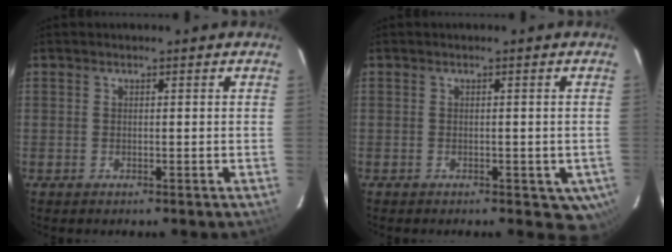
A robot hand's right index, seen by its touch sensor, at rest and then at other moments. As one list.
[{"total": 4.7, "force": [-1.8, 3.3, 2.9], "torque": [-0.025, 0.003, -0.013]}]